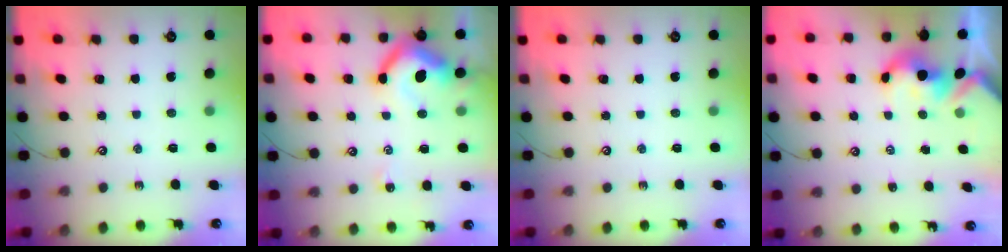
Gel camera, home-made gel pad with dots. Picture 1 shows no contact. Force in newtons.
{"total": 10.3, "press": 10.2, "slide": 1.5}
{"total": 0.0}
{"total": 3.8, "press": 3.7, "slide": 0.5}